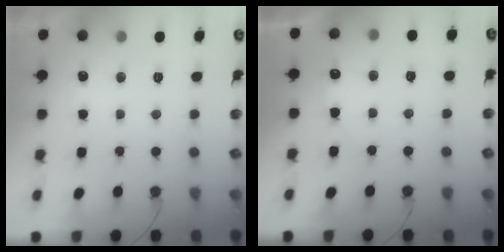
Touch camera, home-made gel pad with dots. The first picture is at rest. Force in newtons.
{"total": 6.3, "press": 6.2, "slide": 0.7}